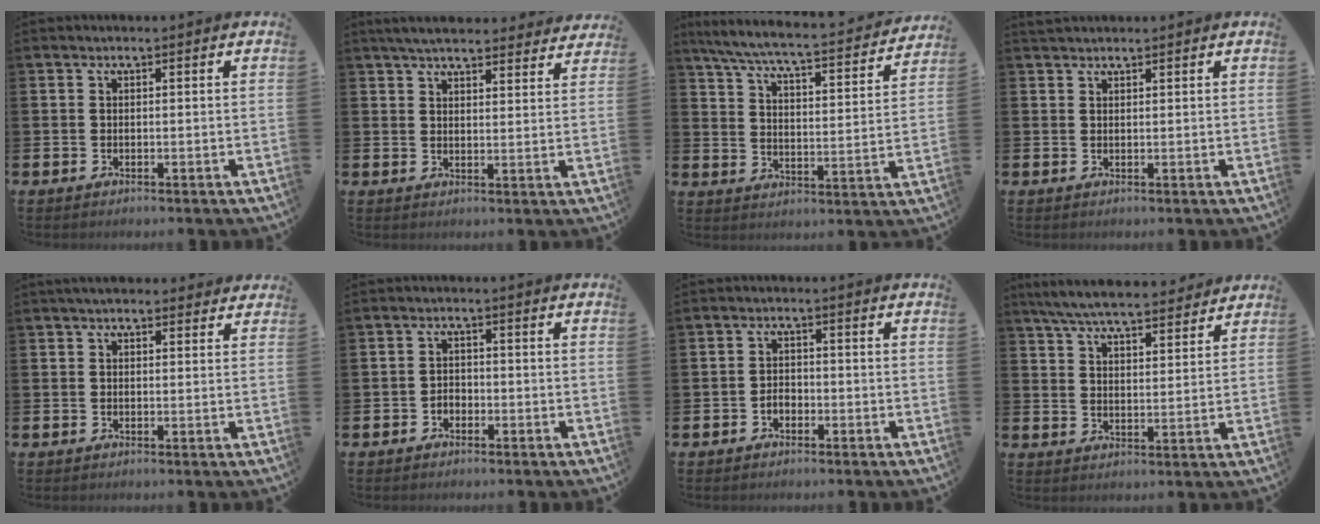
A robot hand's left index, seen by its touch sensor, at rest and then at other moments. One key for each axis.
{"total": 5.2, "fx": 4.9, "fy": 0.9, "fz": 1.3, "tx": -0.024, "ty": -0.024, "tz": 0.087}
{"total": 6.4, "fx": 5.8, "fy": 0.4, "fz": 2.8, "tx": -0.077, "ty": -0.046, "tz": 0.092}
{"total": 1.4, "fx": 1.4, "fy": 0.4, "fz": 0.2, "tx": 0.007, "ty": 0.000, "tz": 0.023}
{"total": 3.4, "fx": 3.2, "fy": 0.9, "fz": 0.8, "tx": -0.015, "ty": -0.008, "tz": 0.058}
{"total": 1.6, "fx": -1.0, "fy": 1.2, "fz": 0.4, "tx": -0.007, "ty": 0.003, "tz": -0.022}
{"total": 1.7, "fx": -0.8, "fy": 1.2, "fz": 0.8, "tx": -0.021, "ty": 0.005, "tz": -0.017}
{"total": 6.9, "fx": 6.6, "fy": 0.9, "fz": 1.9, "tx": -0.053, "ty": -0.033, "tz": 0.118}